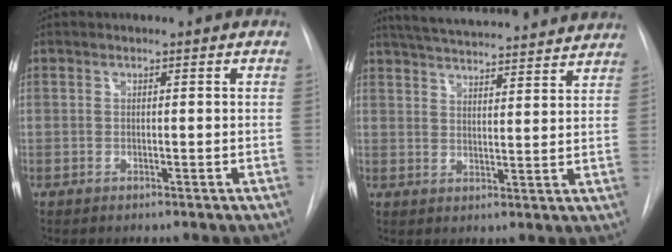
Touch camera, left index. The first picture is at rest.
{"total": 26.2, "force": [24.1, 3.3, 9.9], "torque": [-0.171, -0.014, 0.311]}